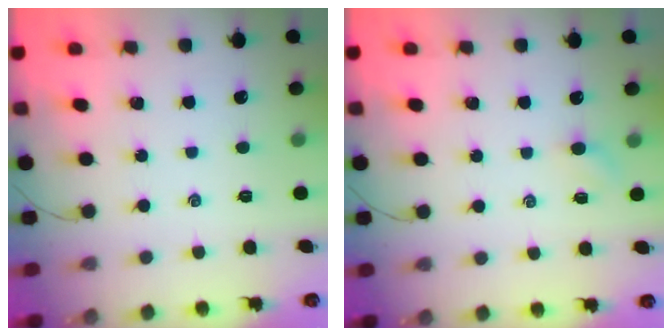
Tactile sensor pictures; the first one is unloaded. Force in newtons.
{"total": 2.5, "press": 2.4, "slide": 0.8}